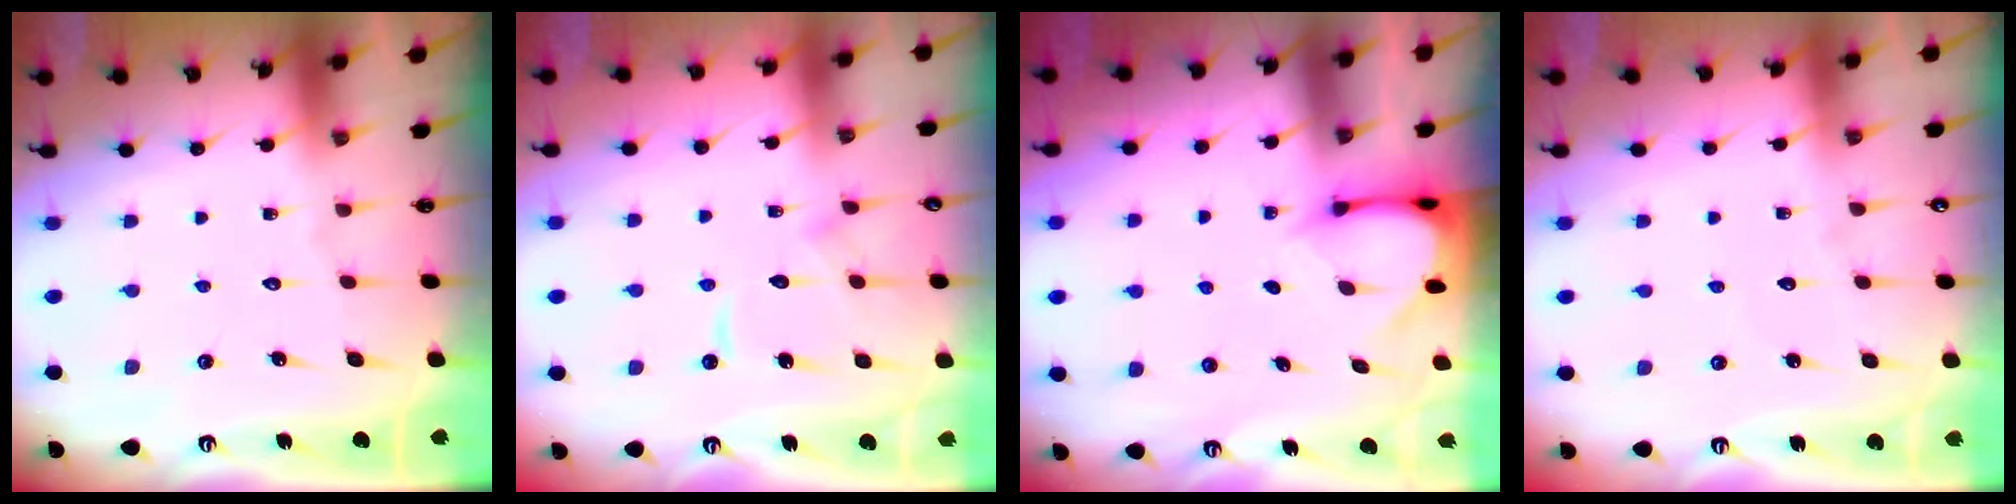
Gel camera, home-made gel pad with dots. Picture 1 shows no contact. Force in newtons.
{"total": 9.6, "press": 9.6, "slide": 0.9}
{"total": 3.4, "press": 3.4, "slide": 0.3}
{"total": 2.4, "press": 2.4, "slide": 0.2}